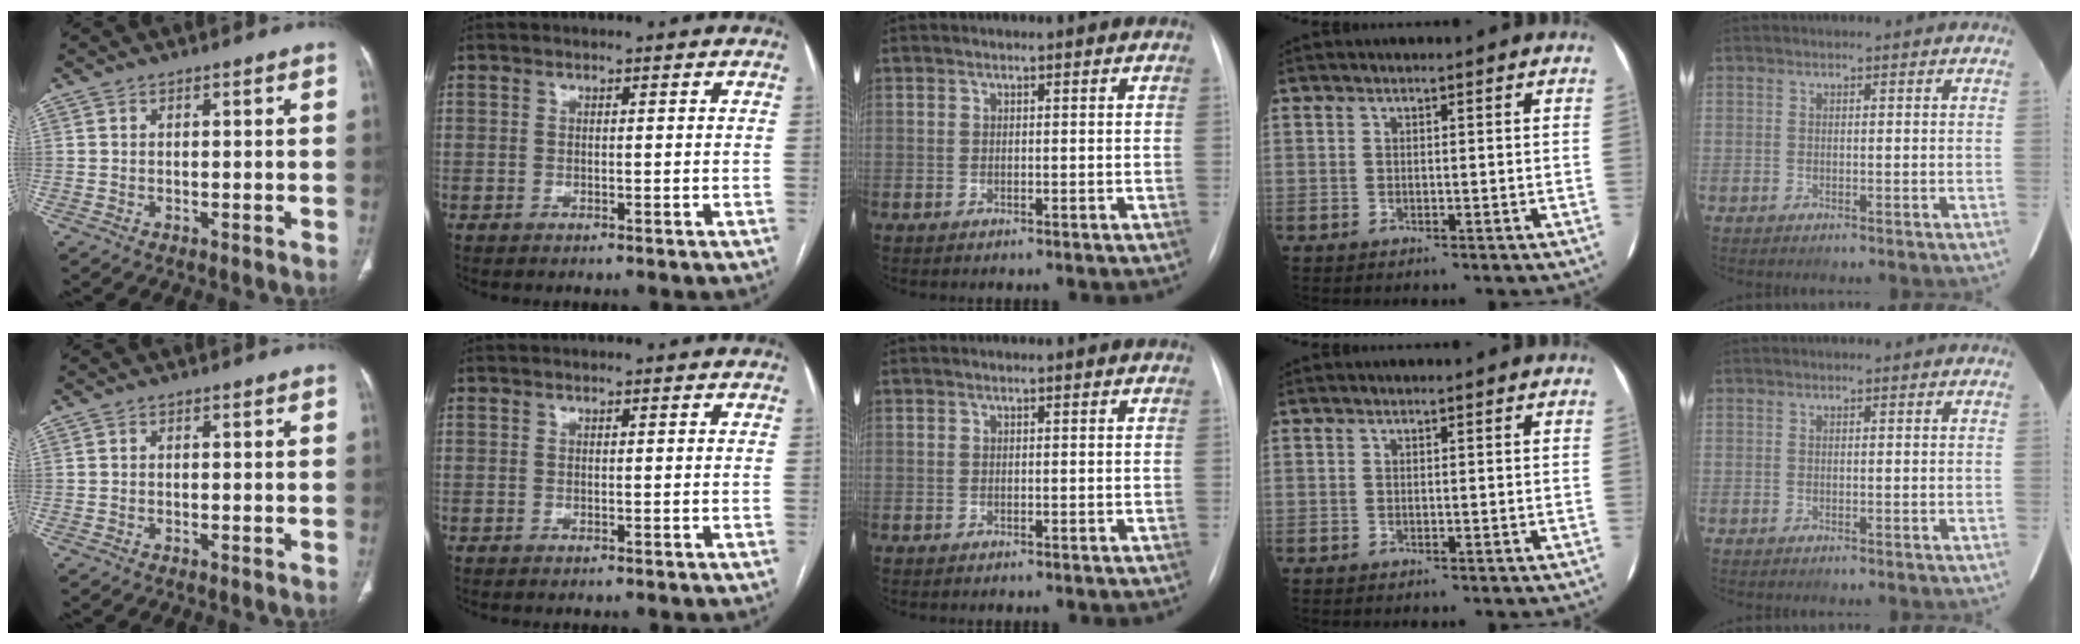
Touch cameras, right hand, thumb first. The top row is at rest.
{}